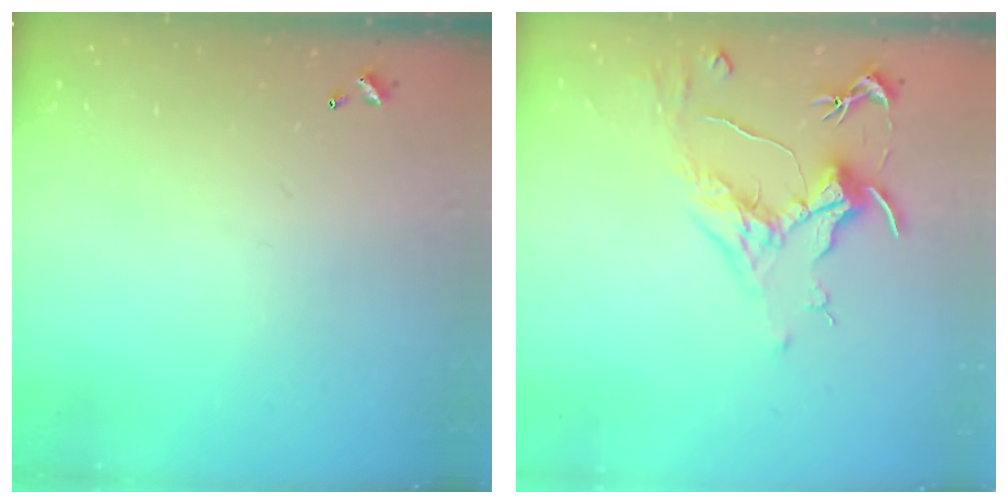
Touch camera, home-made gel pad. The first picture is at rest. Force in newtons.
{"total": 1.8, "press": 1.6, "slide": 0.9}